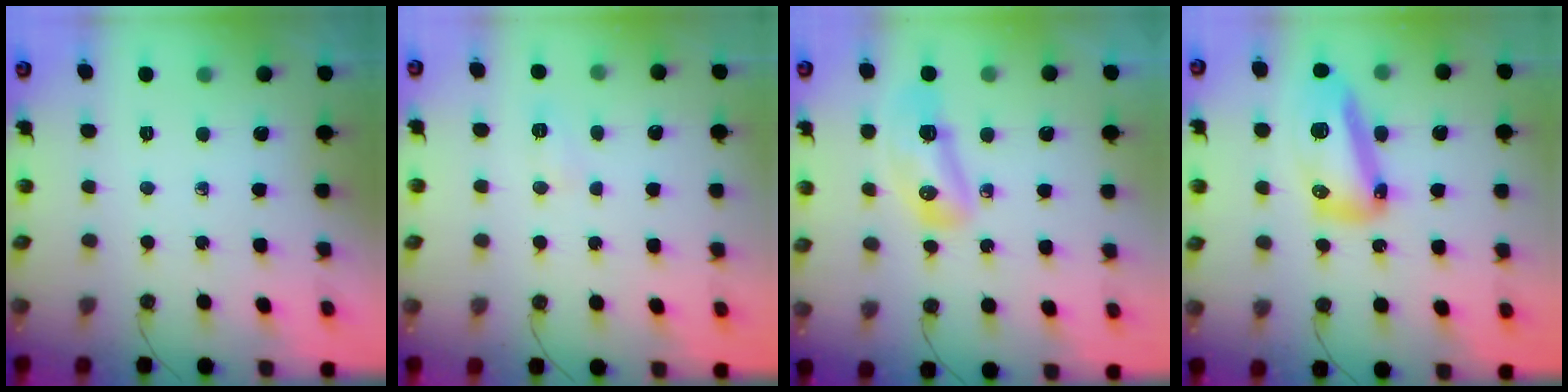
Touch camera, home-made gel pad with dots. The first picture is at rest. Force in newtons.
{"total": 5.8, "press": 5.7, "slide": 0.9}
{"total": 9.3, "press": 9.2, "slide": 1.4}
{"total": 14.5, "press": 14.4, "slide": 2.1}